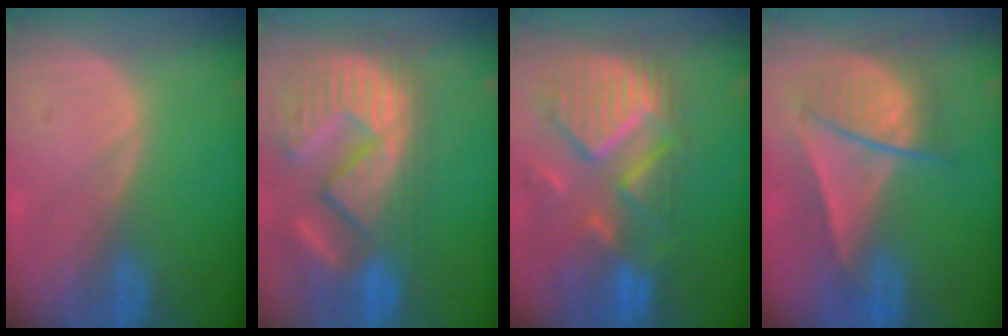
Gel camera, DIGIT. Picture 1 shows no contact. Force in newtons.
{"total": 14.9, "press": 12.4, "slide": 8.2}
{"total": 12.2, "press": 10.5, "slide": 6.2}
{"total": 7.4, "press": 7.2, "slide": 1.6}